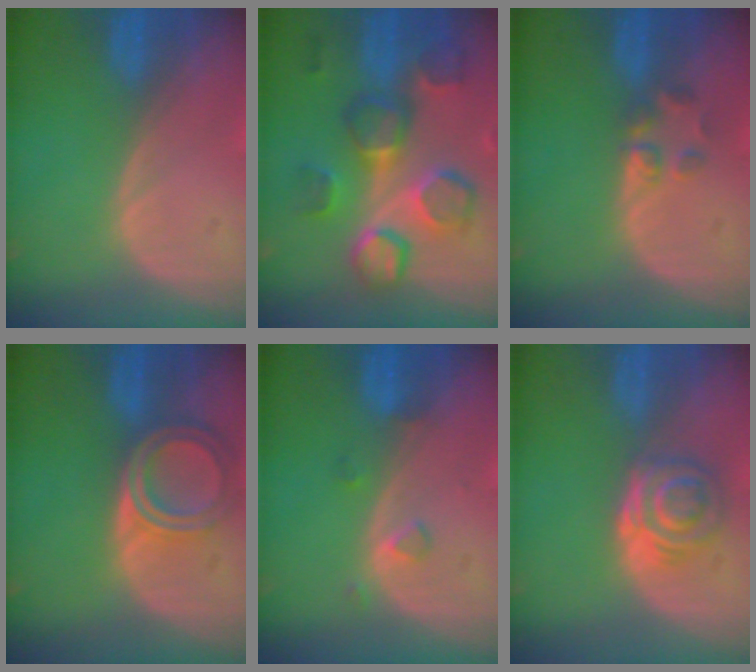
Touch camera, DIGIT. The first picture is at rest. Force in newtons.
{"total": 9.6, "press": 9.5, "slide": 0.9}
{"total": 2.6, "press": 2.4, "slide": 0.9}
{"total": 6.3, "press": 5.6, "slide": 2.9}
{"total": 1.8, "press": 1.8, "slide": 0.1}
{"total": 6.5, "press": 5.4, "slide": 3.7}